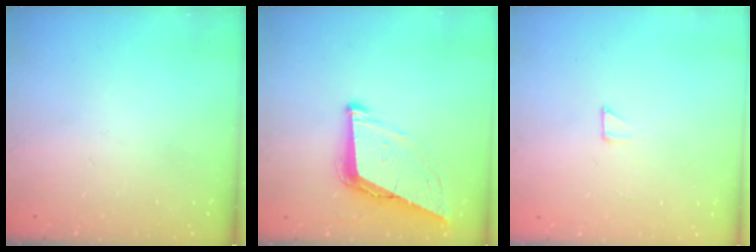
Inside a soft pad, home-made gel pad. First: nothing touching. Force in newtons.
{"total": 9.2, "press": 8.8, "slide": 2.7}
{"total": 1.9, "press": 1.9, "slide": 0.1}